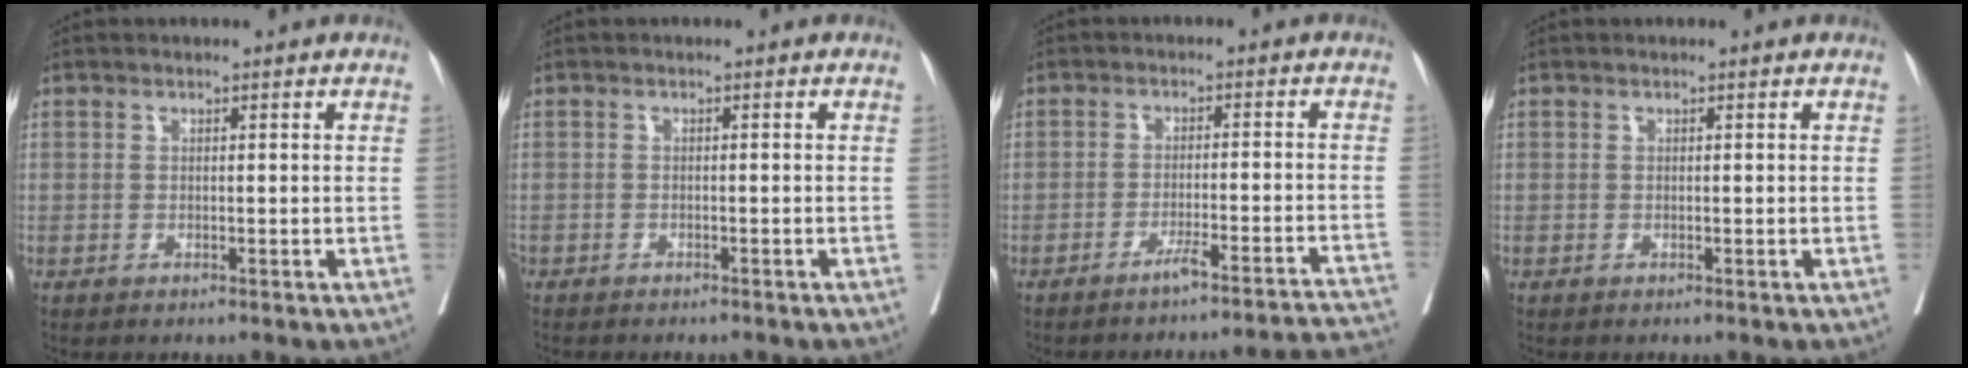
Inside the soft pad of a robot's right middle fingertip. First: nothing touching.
{"total": 2.7, "force": [-2.4, 0.8, 0.9], "torque": [-0.017, -0.005, -0.032]}
{"total": 13.3, "force": [-12.5, -1.7, 4.2], "torque": [-0.015, 0.003, -0.153]}
{"total": 0.0}